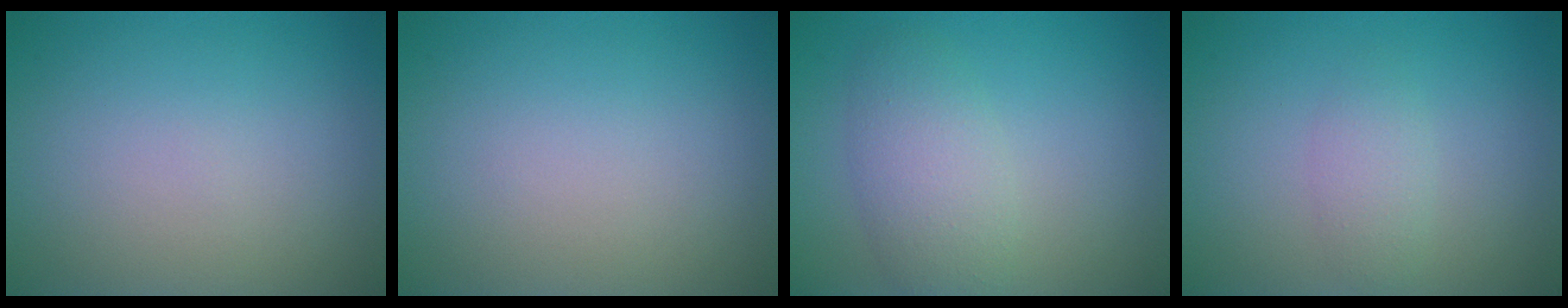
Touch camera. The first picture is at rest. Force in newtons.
{"total": 0.0}
{"total": 3.7, "press": 3.7, "slide": 0.2}
{"total": 1.5, "press": 1.5, "slide": 0.0}